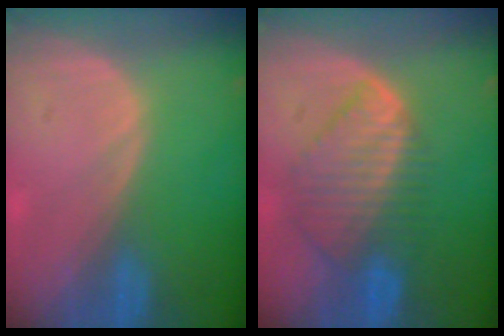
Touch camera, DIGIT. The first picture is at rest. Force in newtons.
{"total": 8.4, "press": 7.6, "slide": 3.6}